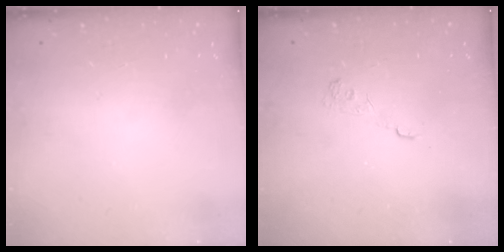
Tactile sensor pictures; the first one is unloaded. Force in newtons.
{"total": 3.2, "press": 2.9, "slide": 1.4}